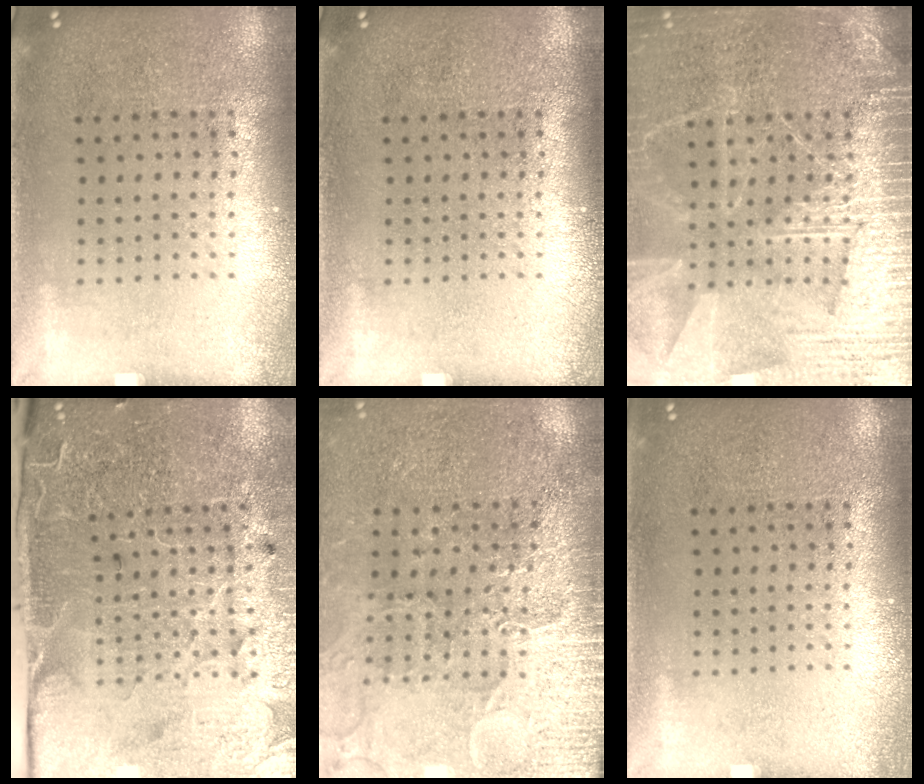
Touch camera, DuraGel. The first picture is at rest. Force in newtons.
{"total": 0.0}
{"total": 6.6, "press": 6.5, "slide": 0.9}
{"total": 3.8, "press": 3.6, "slide": 1.3}
{"total": 3.3, "press": 3.3, "slide": 0.4}
{"total": 0.5, "press": 0.5, "slide": 0.1}